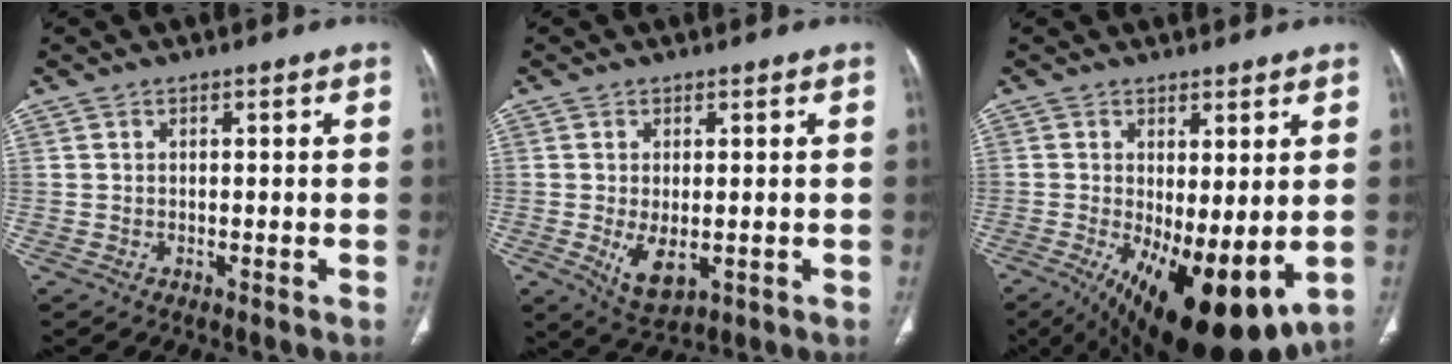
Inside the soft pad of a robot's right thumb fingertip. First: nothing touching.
{"total": 5.7, "force": [-1.1, 2.9, 4.8], "torque": [-0.083, -0.016, -0.005]}
{"total": 16.4, "force": [-3.8, 6.4, 14.6], "torque": [-0.226, -0.028, -0.033]}